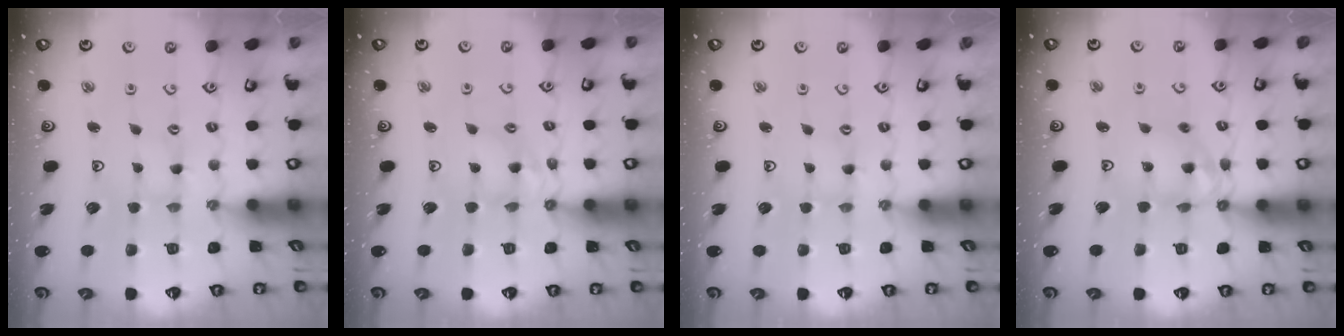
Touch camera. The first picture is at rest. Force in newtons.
{"total": 6.7, "press": 6.6, "slide": 0.4}
{"total": 0.0}
{"total": 11.5, "press": 11.5, "slide": 1.0}